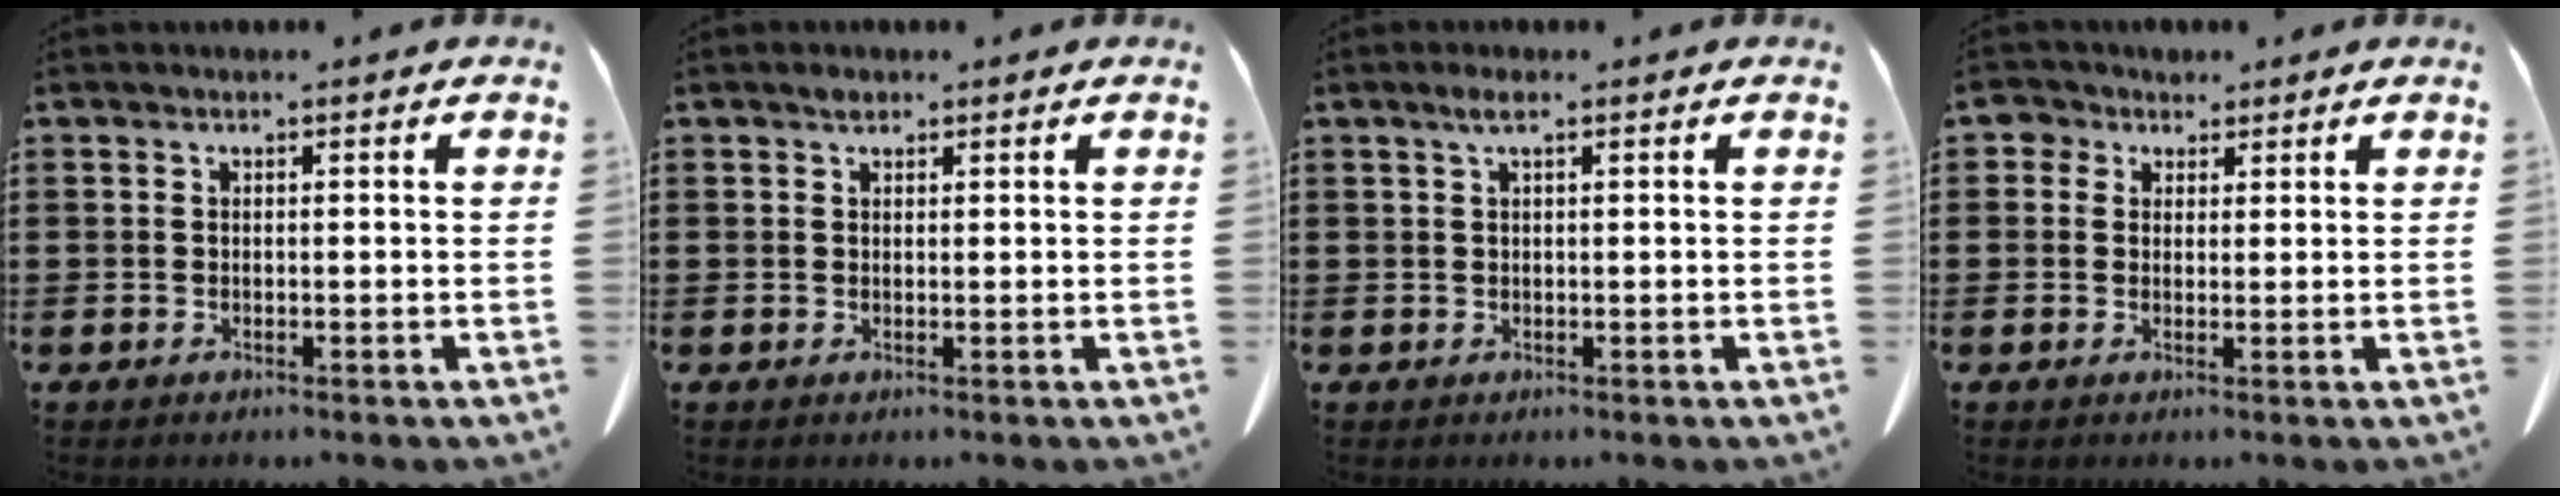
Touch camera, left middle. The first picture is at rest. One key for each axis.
{"total": 0.9, "fx": 0.6, "fy": 0.5, "fz": 0.4, "tx": -0.001, "ty": 0.000, "tz": 0.010}
{"total": 1.5, "fx": 0.6, "fy": 0.2, "fz": 1.4, "tx": -0.029, "ty": 0.002, "tz": 0.010}
{"total": 3.0, "fx": 1.8, "fy": 2.3, "fz": 0.7, "tx": -0.018, "ty": 0.009, "tz": 0.030}